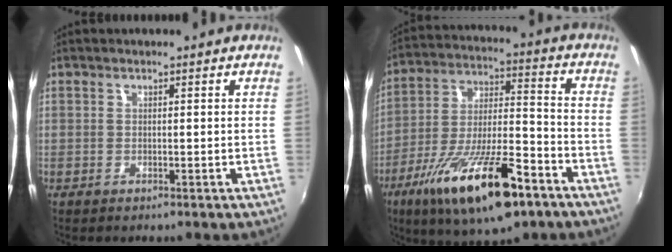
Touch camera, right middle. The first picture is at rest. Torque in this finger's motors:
{"motor_torque": [1.46, -0.68, 1.05, 0.21]}